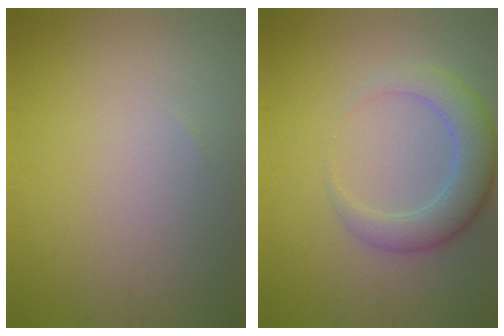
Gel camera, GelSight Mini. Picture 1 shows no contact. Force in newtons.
{"total": 4.5, "press": 4.4, "slide": 0.5}